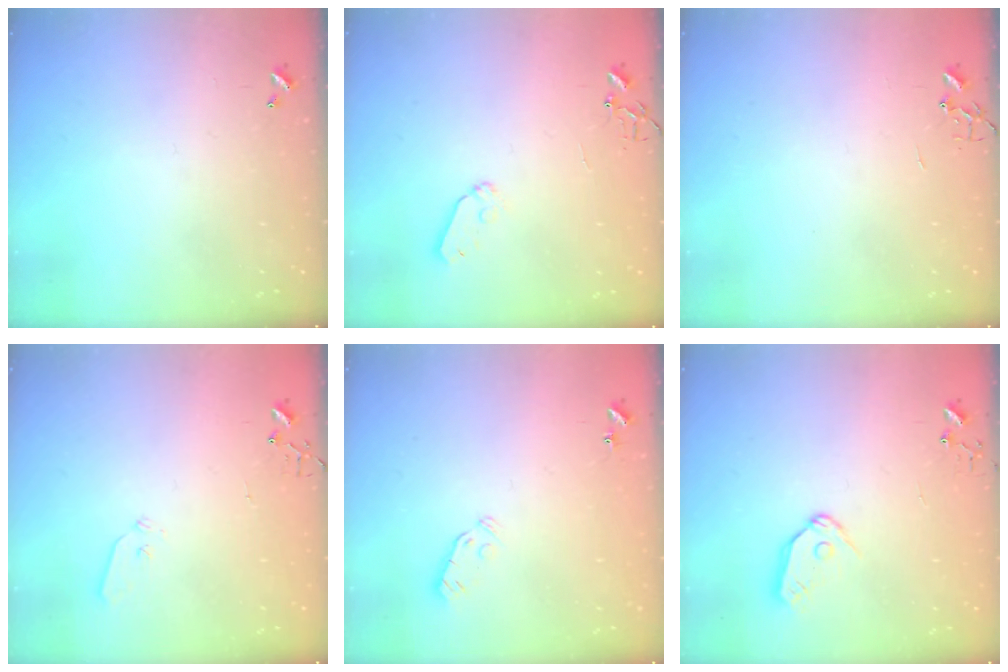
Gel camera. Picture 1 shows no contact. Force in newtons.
{"total": 6.5, "press": 6.5, "slide": 0.6}
{"total": 0.0}
{"total": 4.4, "press": 4.4, "slide": 0.7}
{"total": 3.8, "press": 3.7, "slide": 0.8}
{"total": 8.9, "press": 8.9, "slide": 1.0}